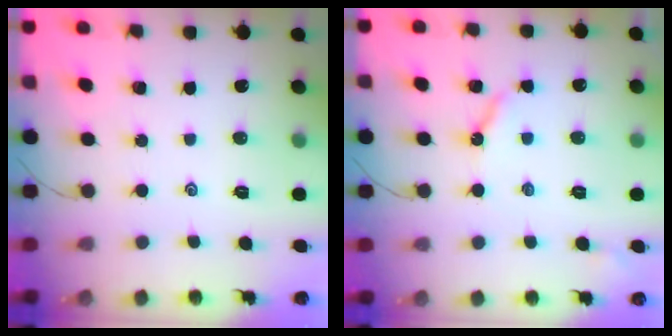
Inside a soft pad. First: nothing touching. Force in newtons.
{"total": 5.3, "press": 5.3, "slide": 0.5}